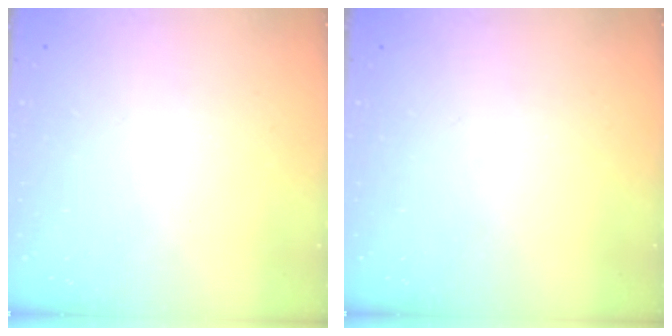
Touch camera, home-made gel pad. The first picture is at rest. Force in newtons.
{"total": 0.0}